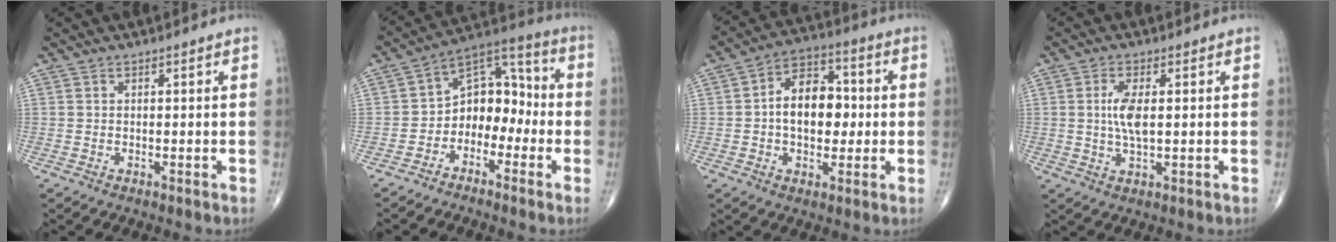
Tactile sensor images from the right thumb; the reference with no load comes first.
{"total": 10.6, "force": [-3.0, 7.5, 6.8], "torque": [-0.067, 0.062, -0.067]}
{"total": 11.9, "force": [0.0, 7.8, 9.1], "torque": [-0.110, 0.023, -0.007]}
{"total": 5.3, "force": [0.6, 1.9, 4.9], "torque": [-0.105, -0.005, 0.010]}